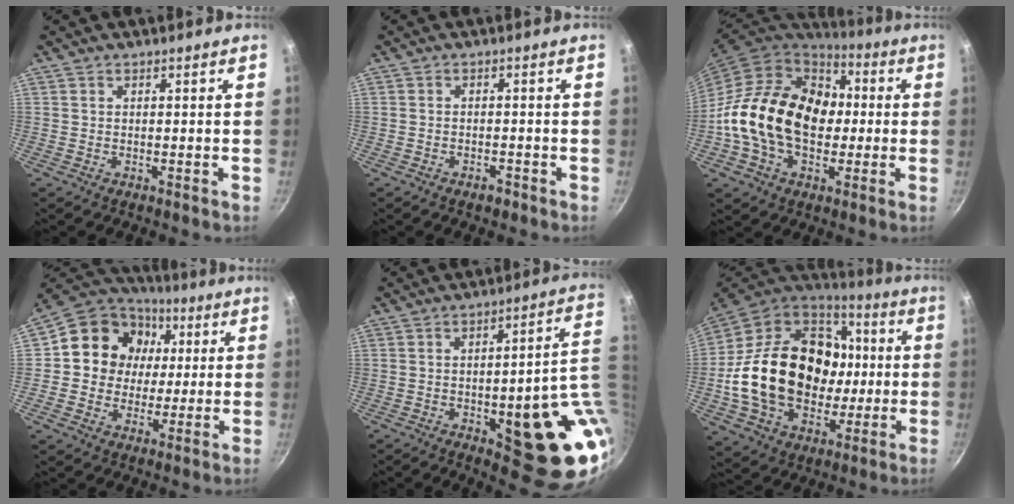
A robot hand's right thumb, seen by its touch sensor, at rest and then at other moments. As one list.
[{"total": 1.9, "force": [-1.3, 0.9, 0.9], "torque": [-0.014, 0.014, -0.017]}, {"total": 22.7, "force": [-0.4, 16.2, 15.8], "torque": [-0.243, 0.039, -0.012]}, {"total": 15.0, "force": [2.6, 13.2, 6.5], "torque": [-0.084, 0.017, 0.029]}, {"total": 20.6, "force": [-2.6, 6.8, 19.3], "torque": [-0.192, 0.003, -0.024]}, {"total": 29.9, "force": [-0.6, 22.3, 19.9], "torque": [-0.331, 0.036, 0.006]}]